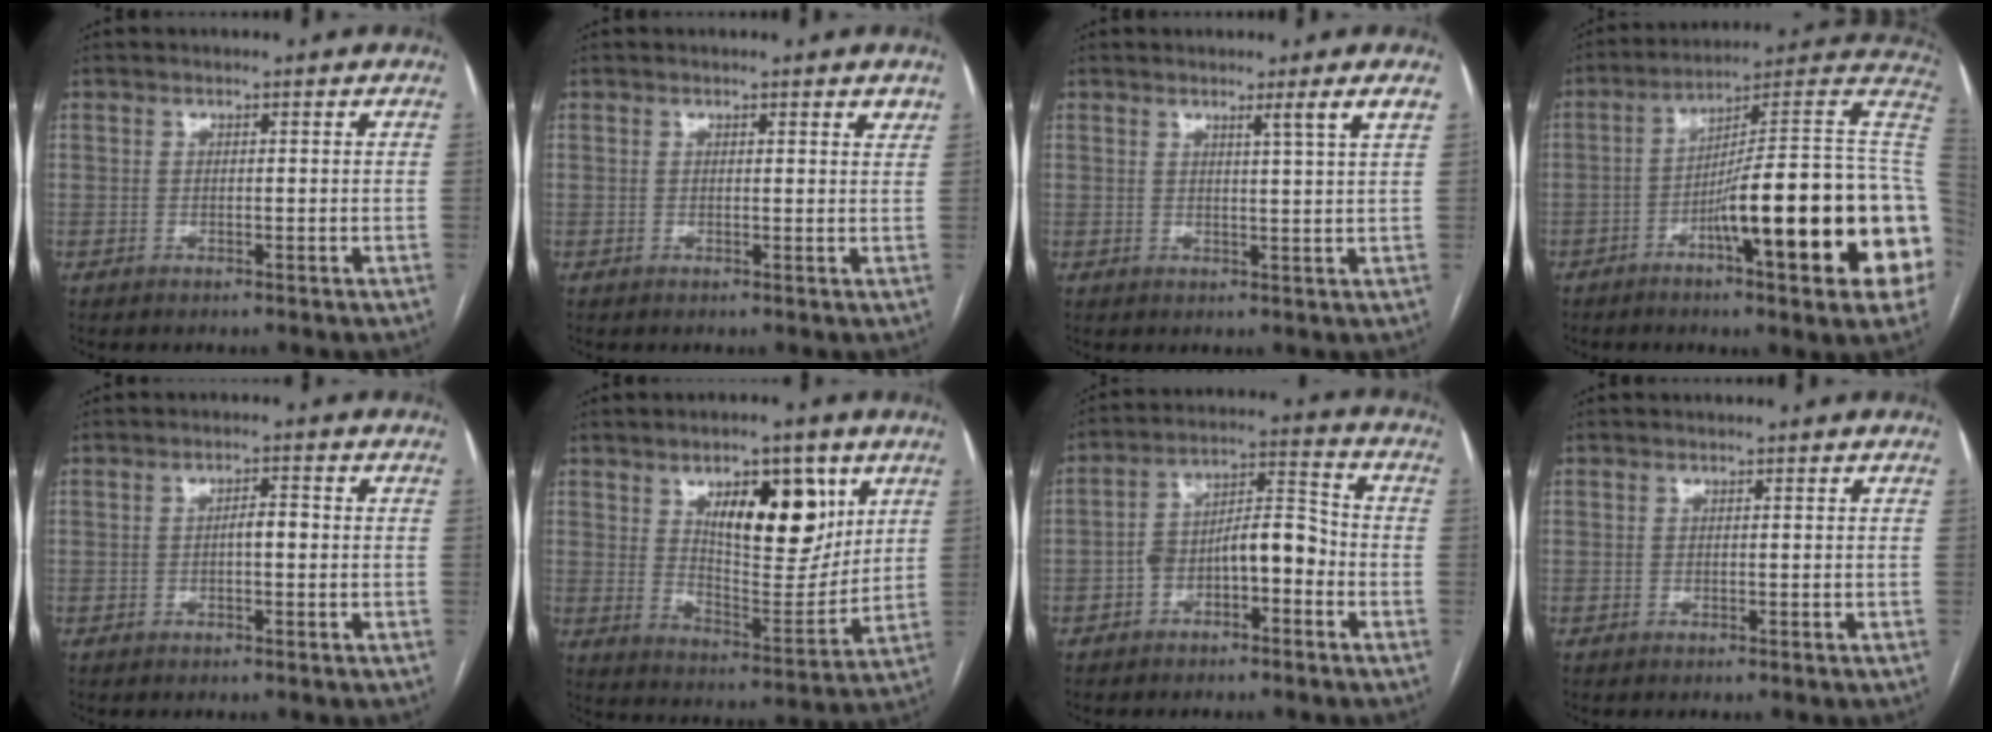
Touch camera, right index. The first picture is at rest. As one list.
[{"total": 1.7, "force": [1.4, 0.3, 0.9], "torque": [-0.013, -0.005, 0.011]}, {"total": 2.9, "force": [1.7, -1.2, 2.0], "torque": [-0.035, -0.015, 0.032]}, {"total": 24.6, "force": [-5.9, 1.5, 23.9], "torque": [-0.253, 0.012, -0.092]}, {"total": 2.2, "force": [-0.2, 0.7, 2.1], "torque": [-0.032, 0.006, -0.005]}, {"total": 14.7, "force": [6.5, 5.6, 12.0], "torque": [-0.173, -0.003, 0.112]}, {"total": 8.6, "force": [-3.1, 3.5, 7.2], "torque": [-0.125, 0.040, -0.050]}, {"total": 0.0}]